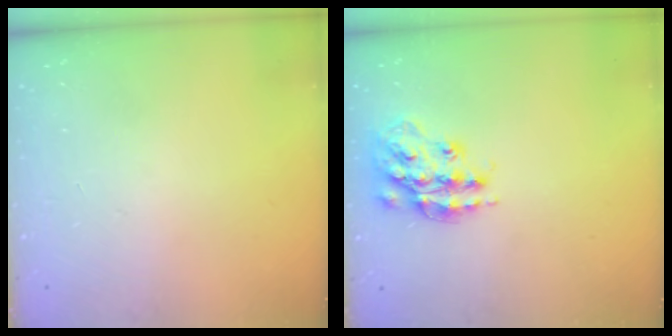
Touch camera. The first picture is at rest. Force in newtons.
{"total": 16.1, "press": 16.1, "slide": 1.2}